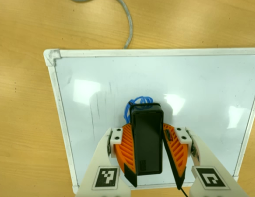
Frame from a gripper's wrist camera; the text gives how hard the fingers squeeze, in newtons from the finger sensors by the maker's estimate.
{"total": 12.7, "left": 13.6, "right": 11.7}